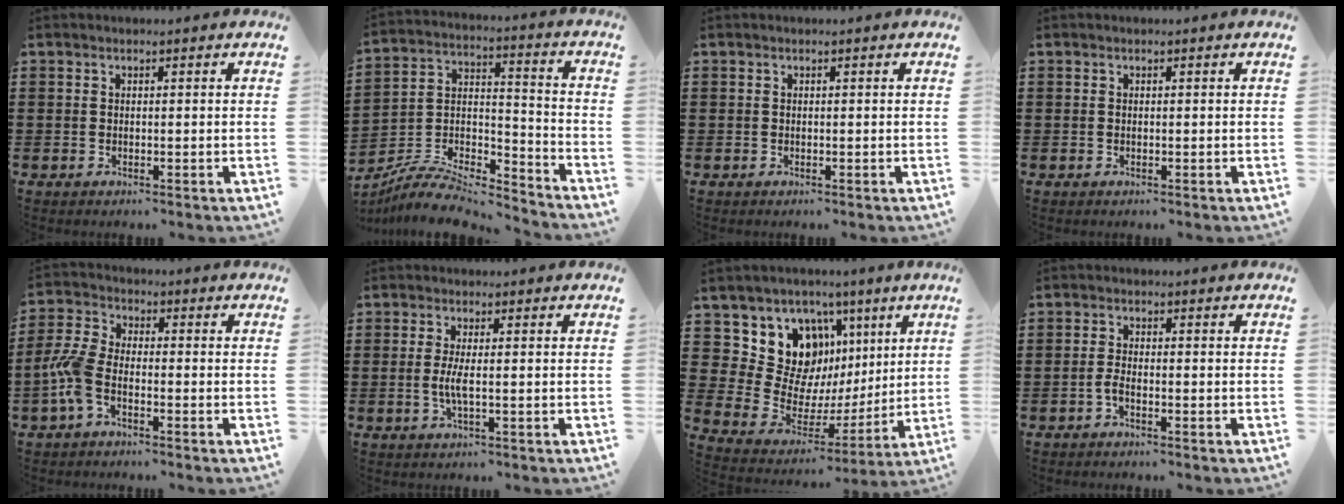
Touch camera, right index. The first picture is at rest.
{"total": 8.2, "force": [-7.6, 1.9, 2.4], "torque": [-0.043, 0.012, -0.150]}
{"total": 0.0}
{"total": 0.0}
{"total": 5.9, "force": [-2.8, 2.6, 4.4], "torque": [-0.126, -0.008, -0.063]}
{"total": 2.9, "force": [-0.2, 0.3, 2.9], "torque": [-0.067, -0.008, -0.009]}
{"total": 13.0, "force": [5.4, 10.7, 5.1], "torque": [-0.120, -0.033, 0.112]}
{"total": 1.7, "force": [-0.9, 0.4, 1.4], "torque": [-0.034, -0.002, -0.018]}